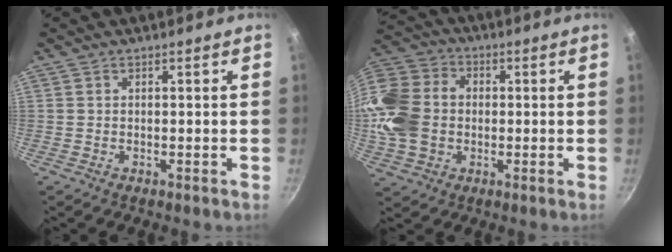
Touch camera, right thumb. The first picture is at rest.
{"total": 18.0, "force": [-0.8, 14.4, 10.9], "torque": [-0.225, 0.032, -0.024]}